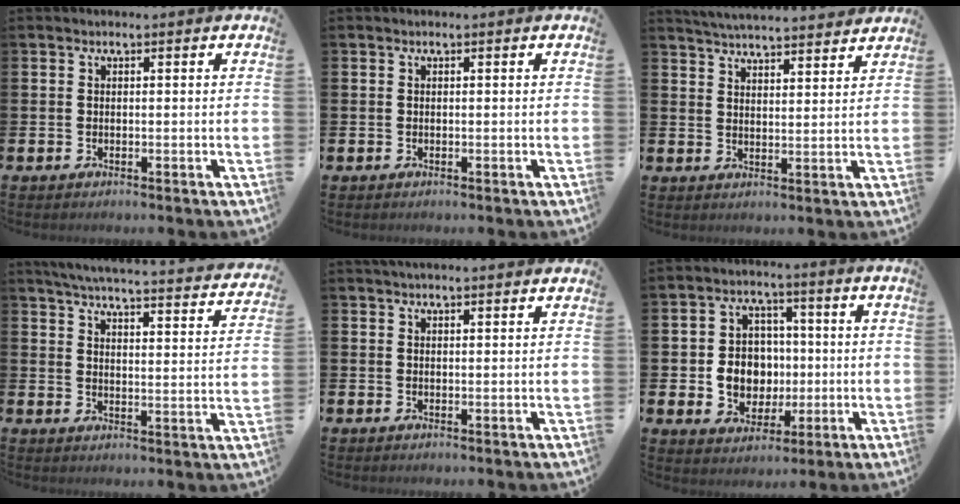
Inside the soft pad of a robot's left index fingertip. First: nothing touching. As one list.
[{"total": 0.0}, {"total": 4.9, "force": [4.9, 0.1, 0.3], "torque": [-0.012, -0.033, 0.086]}, {"total": 5.0, "force": [4.7, 0.2, 1.6], "torque": [-0.055, -0.038, 0.078]}, {"total": 1.7, "force": [1.6, 0.1, 0.5], "torque": [-0.003, -0.004, 0.027]}, {"total": 6.8, "force": [-0.2, 6.2, 2.9], "torque": [-0.051, 0.013, -0.008]}]